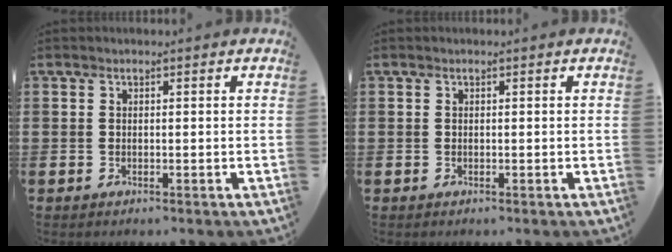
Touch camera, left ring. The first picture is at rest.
{"total": 0.0}